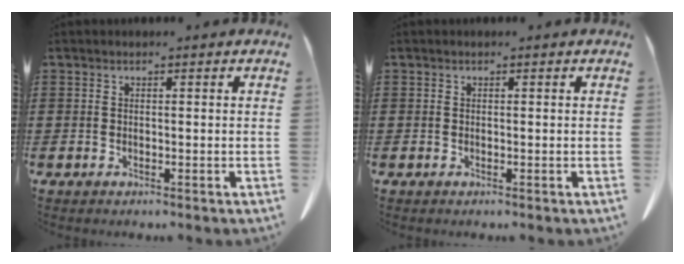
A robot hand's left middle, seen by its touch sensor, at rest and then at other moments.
{"total": 0.0}